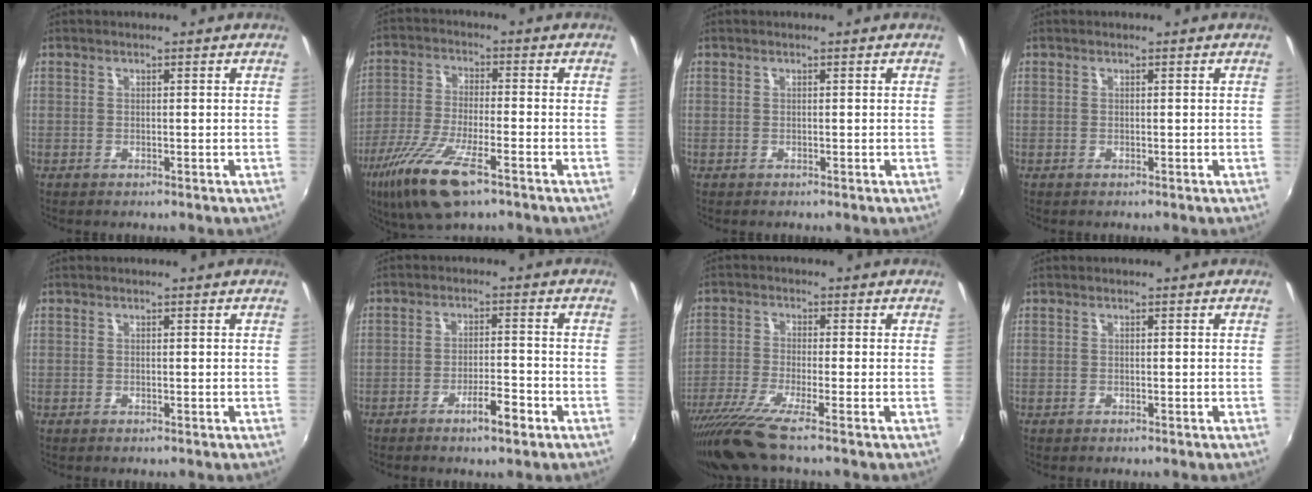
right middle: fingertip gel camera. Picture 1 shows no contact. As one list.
[{"total": 13.4, "force": [-8.0, 3.6, 10.2], "torque": [-0.219, -0.036, -0.156]}, {"total": 0.0}, {"total": 0.0}, {"total": 0.0}, {"total": 4.8, "force": [-2.9, 0.8, 3.7], "torque": [-0.069, -0.002, -0.044]}, {"total": 8.0, "force": [-6.6, -1.2, 4.3], "torque": [-0.098, -0.032, -0.126]}, {"total": 0.0}]